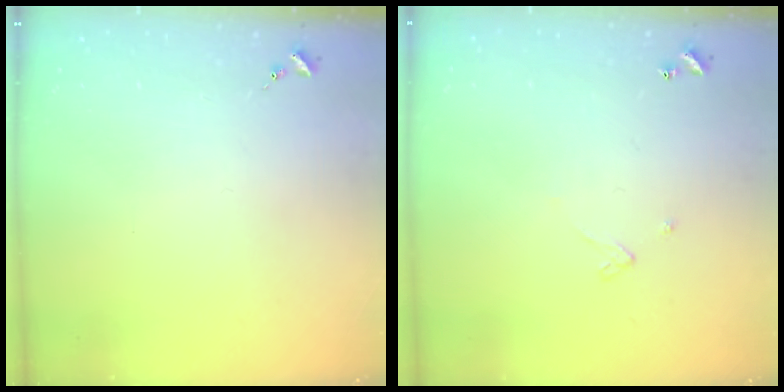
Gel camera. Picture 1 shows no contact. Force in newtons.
{"total": 3.4, "press": 3.4, "slide": 0.1}